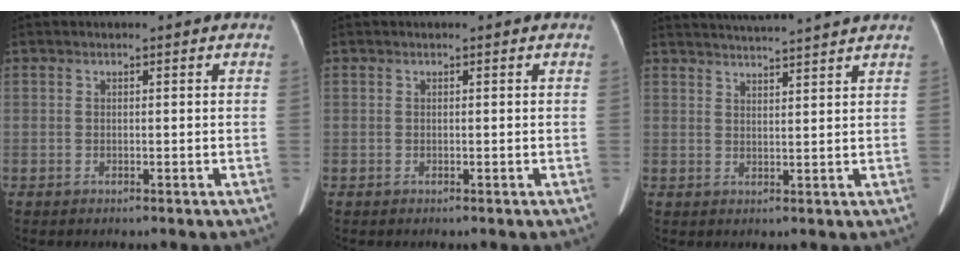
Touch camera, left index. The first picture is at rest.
{"total": 0.0}
{"total": 9.7, "force": [9.0, -1.1, 3.3], "torque": [-0.056, 0.020, 0.121]}